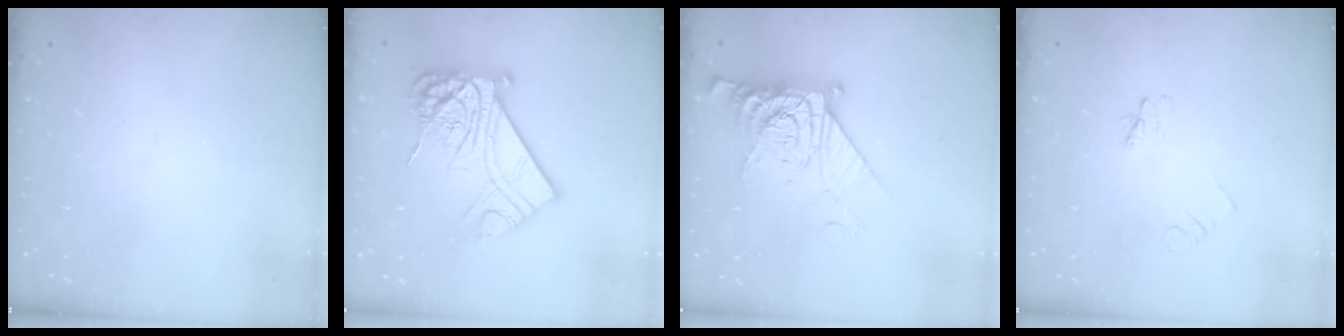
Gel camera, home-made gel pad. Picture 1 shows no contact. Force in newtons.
{"total": 20.2, "press": 20.1, "slide": 1.9}
{"total": 11.7, "press": 11.6, "slide": 1.4}
{"total": 3.2, "press": 3.2, "slide": 0.4}